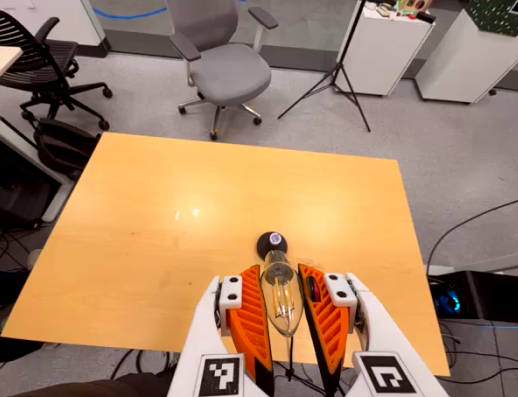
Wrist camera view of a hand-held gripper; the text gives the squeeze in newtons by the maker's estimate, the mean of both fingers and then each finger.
{"total": 13.2, "left": 14.0, "right": 12.3}